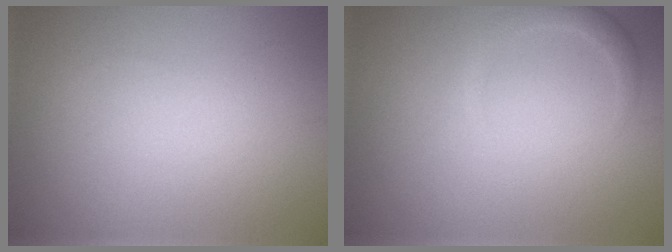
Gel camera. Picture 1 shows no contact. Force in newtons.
{"total": 1.4, "press": 1.4, "slide": 0.1}